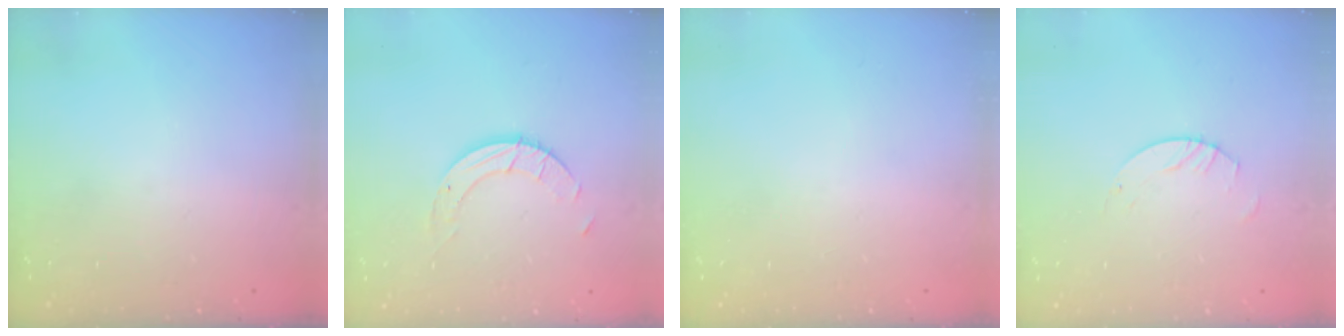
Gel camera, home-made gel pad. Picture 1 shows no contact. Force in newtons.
{"total": 4.9, "press": 4.9, "slide": 0.3}
{"total": 0.0}
{"total": 2.5, "press": 2.5, "slide": 0.1}